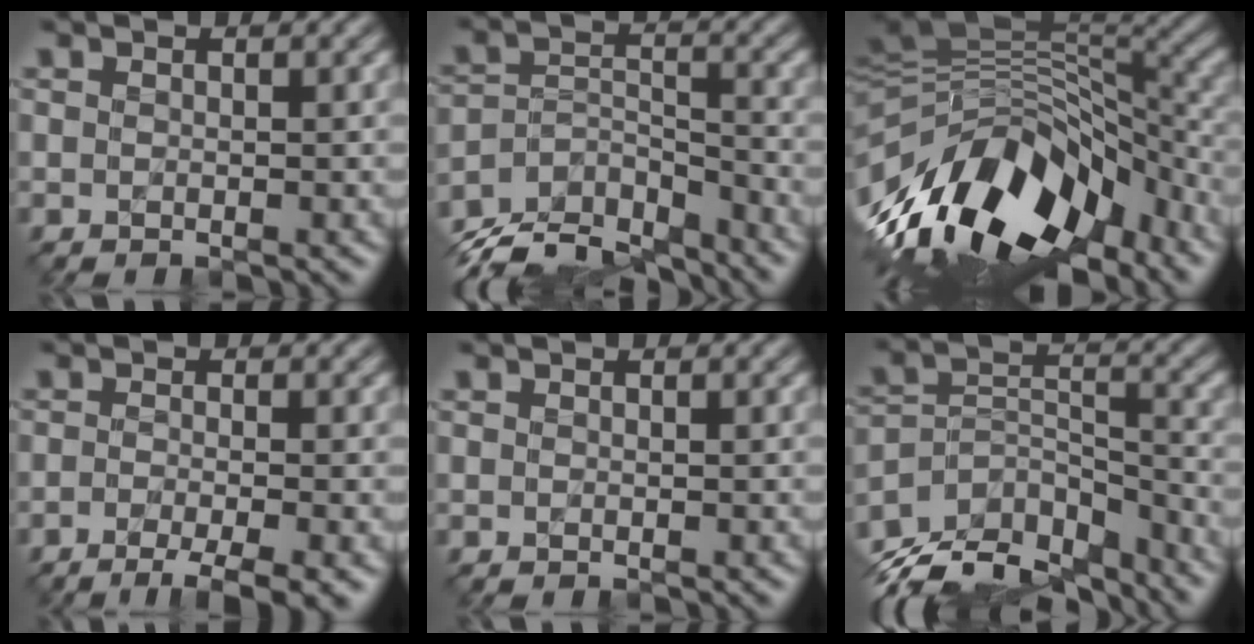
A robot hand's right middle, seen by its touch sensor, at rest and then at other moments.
{"total": 8.3, "force": [-7.5, 2.8, 2.1], "torque": [-0.067, -0.002, -0.124]}
{"total": 12.7, "force": [-6.0, 7.0, 8.8], "torque": [-0.180, 0.023, -0.100]}
{"total": 4.3, "force": [-3.0, 0.5, 3.0], "torque": [-0.055, -0.002, -0.049]}
{"total": 0.0}
{"total": 10.2, "force": [-8.6, 4.5, 3.1], "torque": [-0.082, 0.015, -0.134]}